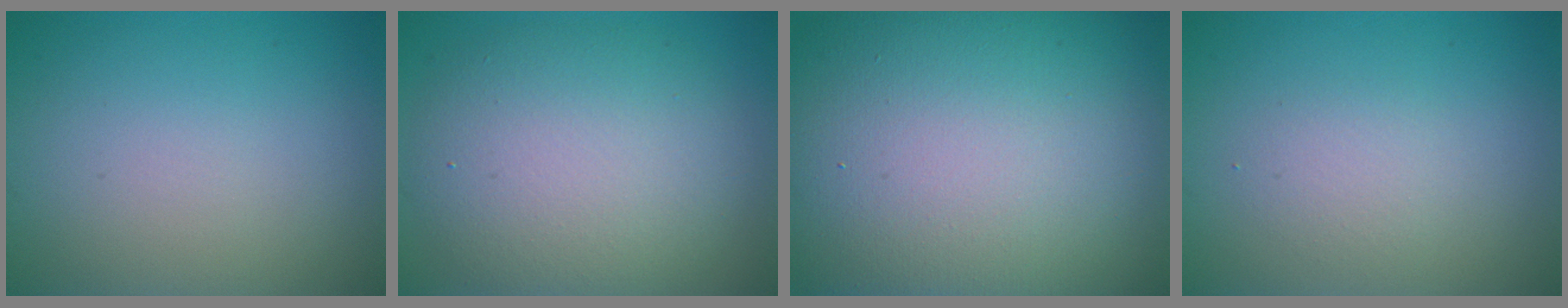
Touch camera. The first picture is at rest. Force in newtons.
{"total": 8.5, "press": 8.4, "slide": 0.9}
{"total": 21.7, "press": 21.7, "slide": 0.8}
{"total": 1.5, "press": 1.5, "slide": 0.1}